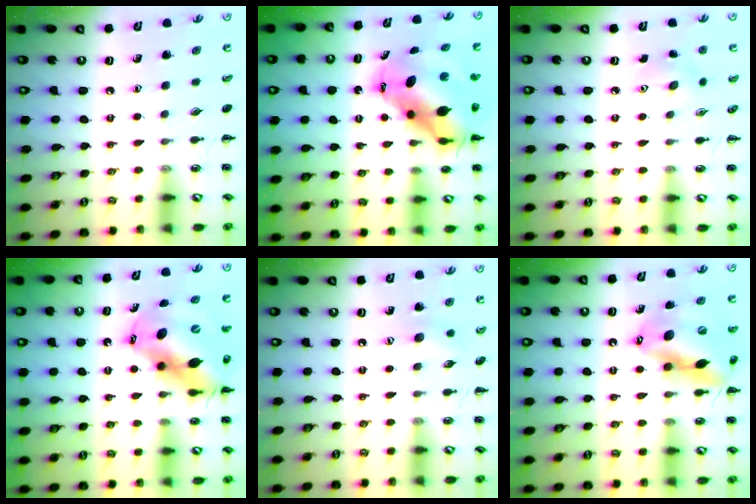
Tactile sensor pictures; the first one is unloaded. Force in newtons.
{"total": 12.2, "press": 11.8, "slide": 3.2}
{"total": 4.3, "press": 4.2, "slide": 1.1}
{"total": 15.0, "press": 14.4, "slide": 4.2}
{"total": 6.1, "press": 5.9, "slide": 1.5}
{"total": 16.5, "press": 16.2, "slide": 3.5}